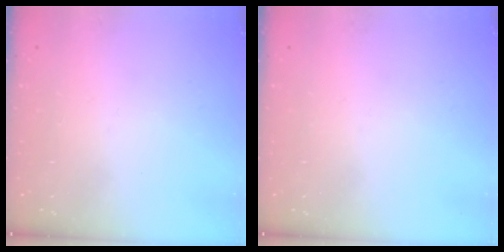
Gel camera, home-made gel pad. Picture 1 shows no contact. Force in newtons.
{"total": 0.0}